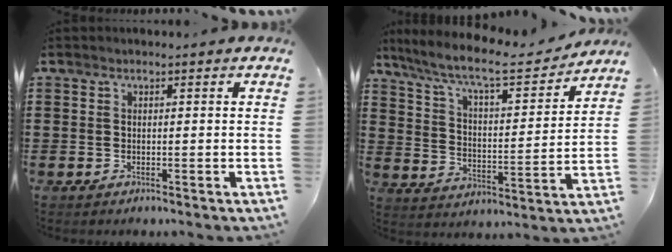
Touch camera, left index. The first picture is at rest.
{"total": 9.4, "force": [8.0, 1.0, 4.9], "torque": [-0.128, -0.043, 0.131]}